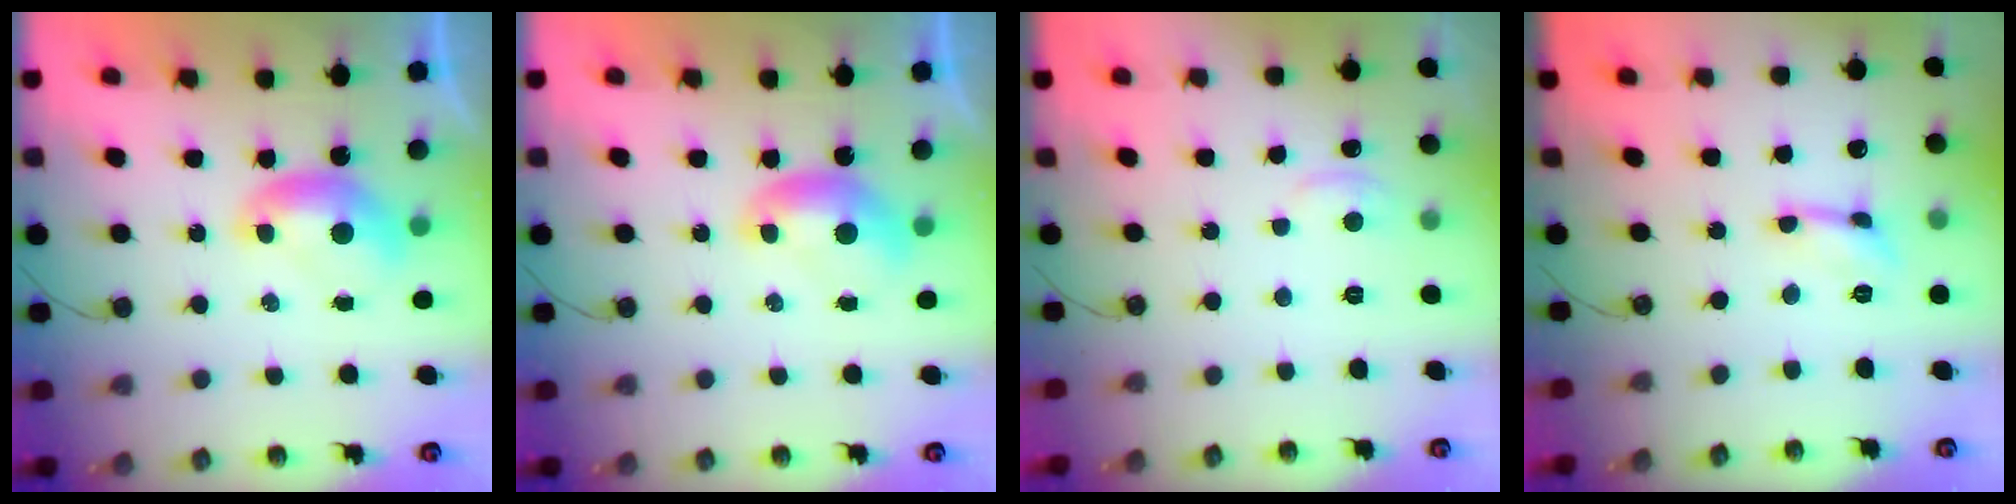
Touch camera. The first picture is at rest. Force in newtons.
{"total": 0.0}
{"total": 2.0, "press": 1.9, "slide": 0.6}
{"total": 0.0}